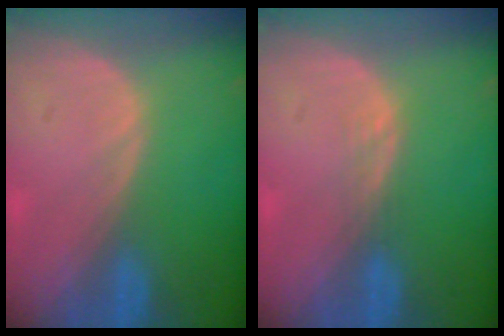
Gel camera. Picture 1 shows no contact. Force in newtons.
{"total": 1.1, "press": 1.1, "slide": 0.1}